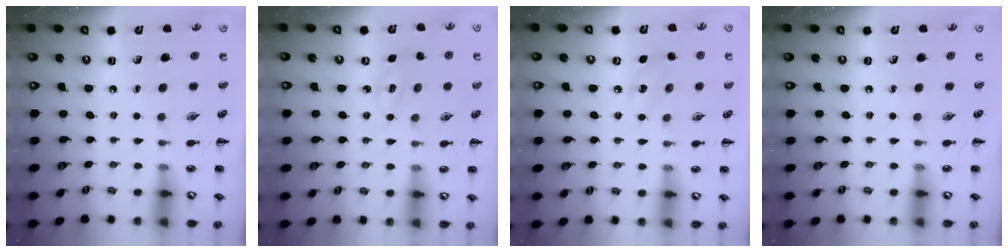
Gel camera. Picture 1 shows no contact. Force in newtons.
{"total": 4.0, "press": 3.8, "slide": 1.2}
{"total": 6.7, "press": 6.5, "slide": 1.8}
{"total": 0.0}